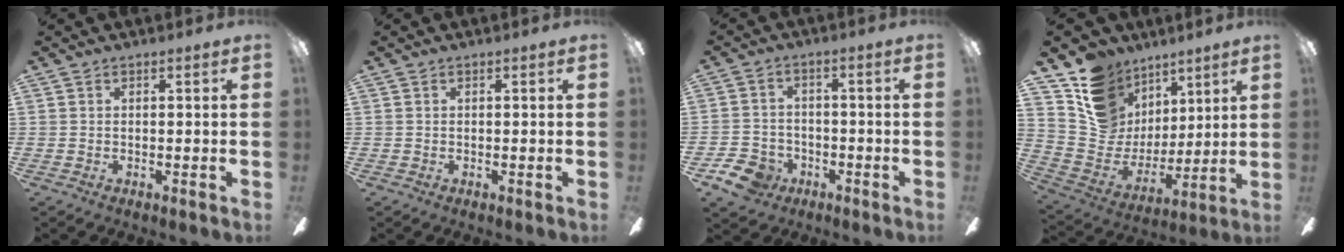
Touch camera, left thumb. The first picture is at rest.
{"total": 0.0}
{"total": 7.3, "force": [-4.2, 5.4, 2.7], "torque": [-0.070, 0.027, -0.079]}
{"total": 14.5, "force": [8.7, 11.1, 3.6], "torque": [-0.078, -0.061, 0.175]}